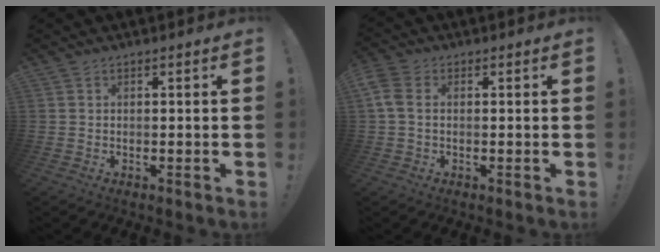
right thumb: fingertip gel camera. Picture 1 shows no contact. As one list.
[{"total": 5.2, "force": [1.0, 3.5, 3.7], "torque": [-0.089, -0.001, 0.018]}]